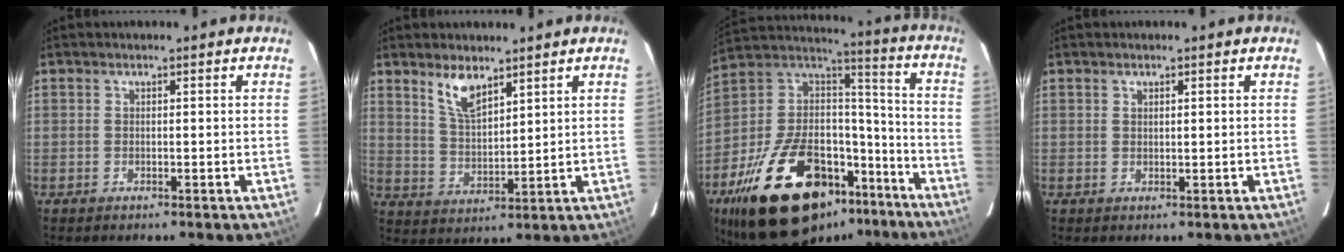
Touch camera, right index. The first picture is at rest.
{"total": 6.8, "force": [4.8, 2.4, 4.1], "torque": [-0.075, 0.000, 0.099]}
{"total": 32.6, "force": [-20.1, 15.9, 20.2], "torque": [-0.379, 0.021, -0.305]}
{"total": 0.7, "force": [0.5, 0.2, 0.5], "torque": [-0.010, 0.001, 0.010]}